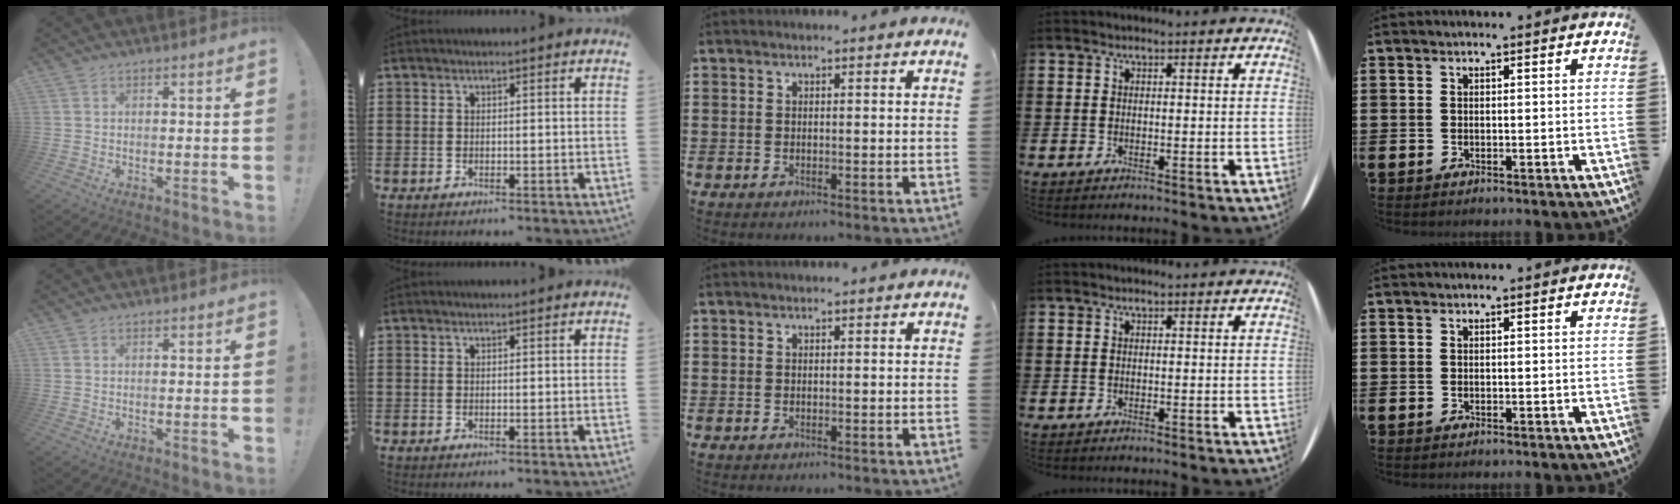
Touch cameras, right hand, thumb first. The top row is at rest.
{}